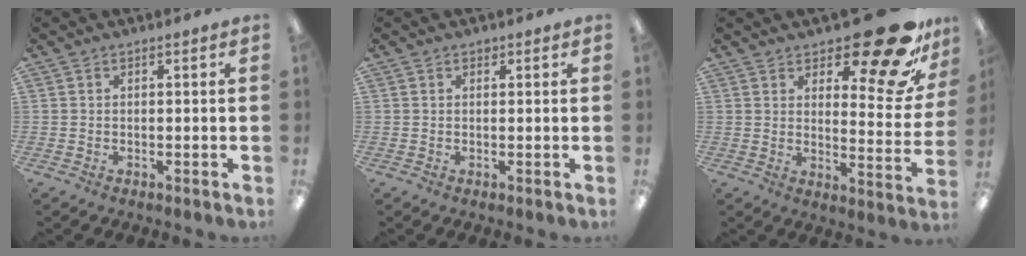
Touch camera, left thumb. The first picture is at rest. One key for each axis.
{"total": 0.7, "fx": 0.5, "fy": 0.4, "fz": 0.1, "tx": 0.005, "ty": -0.001, "tz": 0.007}
{"total": 19.7, "fx": 13.8, "fy": 6.7, "fz": 12.3, "tx": -0.139, "ty": -0.103, "tz": 0.223}